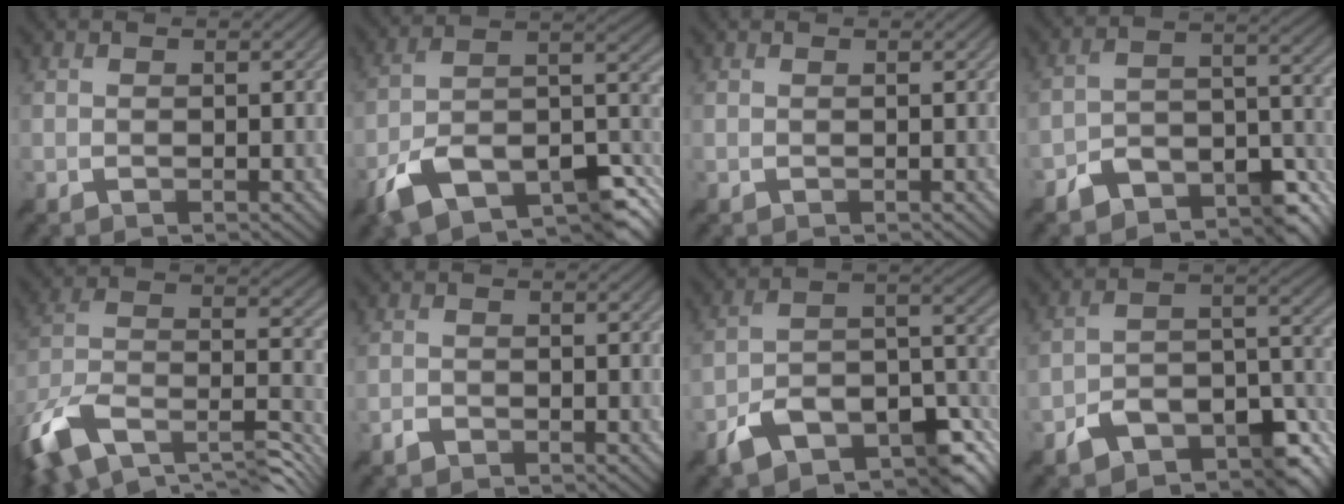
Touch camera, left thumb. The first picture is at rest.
{"total": 15.2, "force": [-9.2, 6.3, 10.3], "torque": [-0.204, -0.026, -0.151]}
{"total": 0.0}
{"total": 8.9, "force": [-6.3, 4.3, 4.6], "torque": [-0.069, -0.016, -0.121]}
{"total": 16.3, "force": [-8.4, 9.0, 10.8], "torque": [-0.277, -0.026, -0.126]}
{"total": 0.8, "force": [-0.7, 0.4, 0.0], "torque": [-0.001, -0.001, -0.016]}
{"total": 12.4, "force": [-7.7, 5.4, 8.1], "torque": [-0.136, -0.015, -0.132]}
{"total": 10.4, "force": [-6.8, 4.9, 6.2], "torque": [-0.092, -0.017, -0.126]}